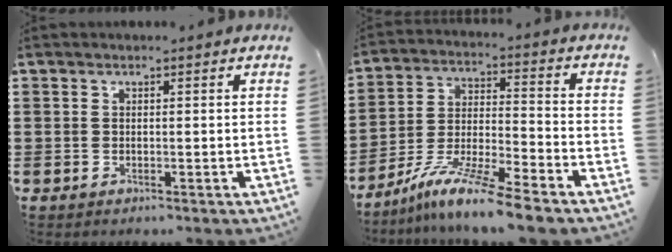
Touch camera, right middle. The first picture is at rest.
{"total": 10.2, "force": [-8.7, 0.0, 5.4], "torque": [-0.108, 0.004, -0.172]}